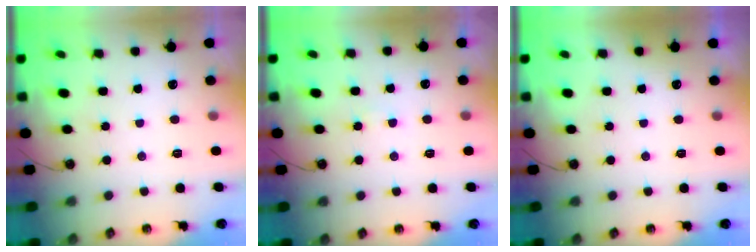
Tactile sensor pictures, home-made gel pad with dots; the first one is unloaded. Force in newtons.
{"total": 1.2, "press": 1.1, "slide": 0.2}
{"total": 0.0}